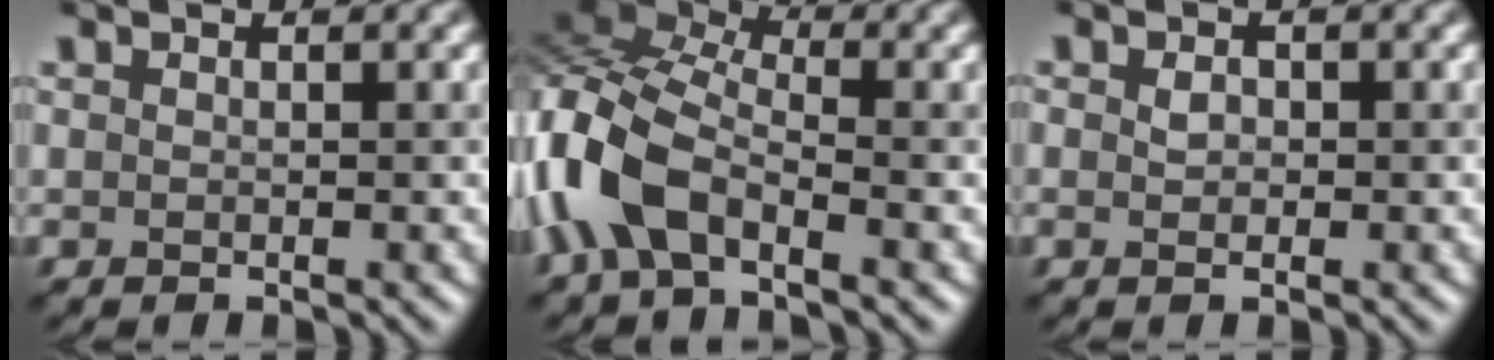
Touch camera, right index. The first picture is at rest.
{"total": 8.1, "force": [-2.8, 4.3, 6.3], "torque": [-0.149, 0.013, -0.076]}
{"total": 1.1, "force": [0.0, 0.7, 0.8], "torque": [-0.016, 0.000, -0.001]}